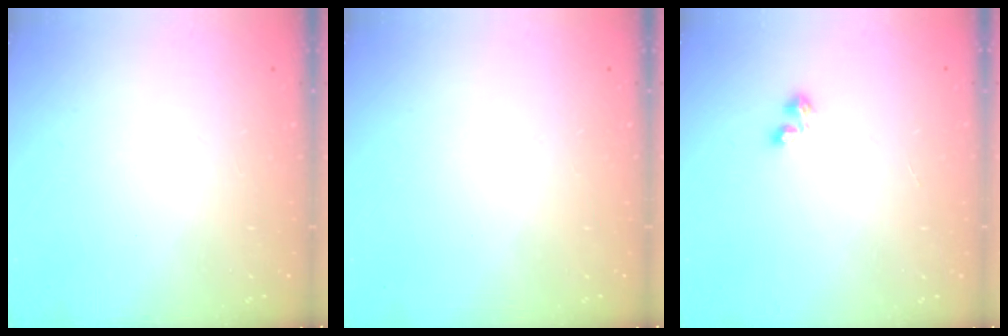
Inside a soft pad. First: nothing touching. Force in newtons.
{"total": 0.0}
{"total": 2.4, "press": 2.3, "slide": 0.6}